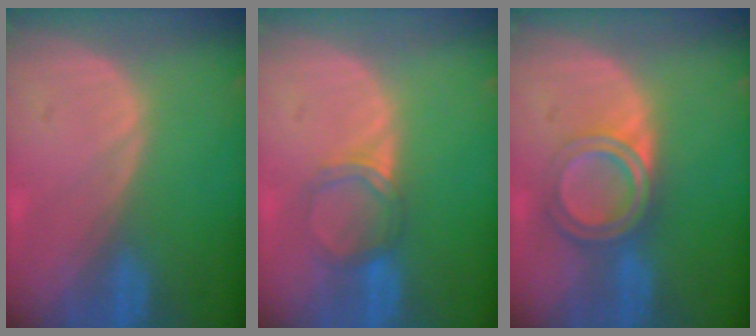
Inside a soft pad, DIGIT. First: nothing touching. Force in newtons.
{"total": 3.7, "press": 3.4, "slide": 1.6}
{"total": 6.3, "press": 5.3, "slide": 3.4}